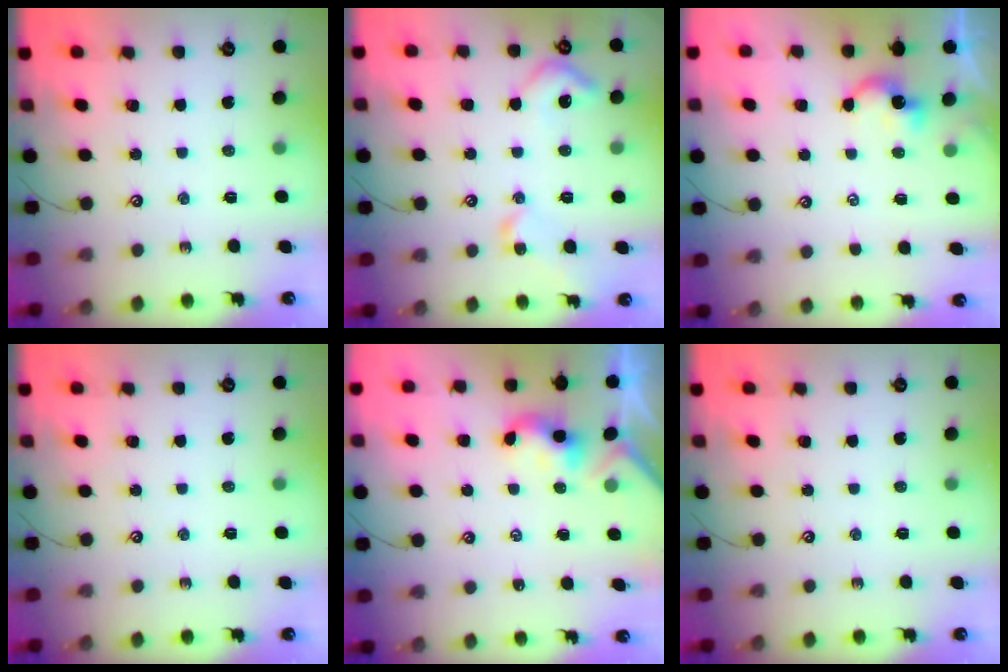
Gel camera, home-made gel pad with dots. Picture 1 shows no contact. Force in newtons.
{"total": 7.4, "press": 7.3, "slide": 1.0}
{"total": 2.1, "press": 2.1, "slide": 0.3}
{"total": 0.0}
{"total": 2.0, "press": 2.0, "slide": 0.2}
{"total": 0.0}